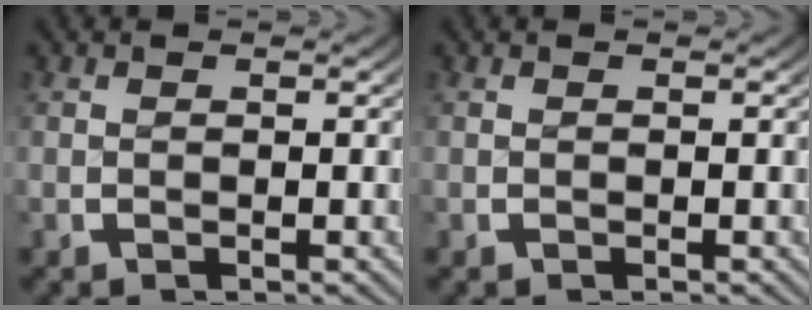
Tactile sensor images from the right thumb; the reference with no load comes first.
{"total": 0.0}